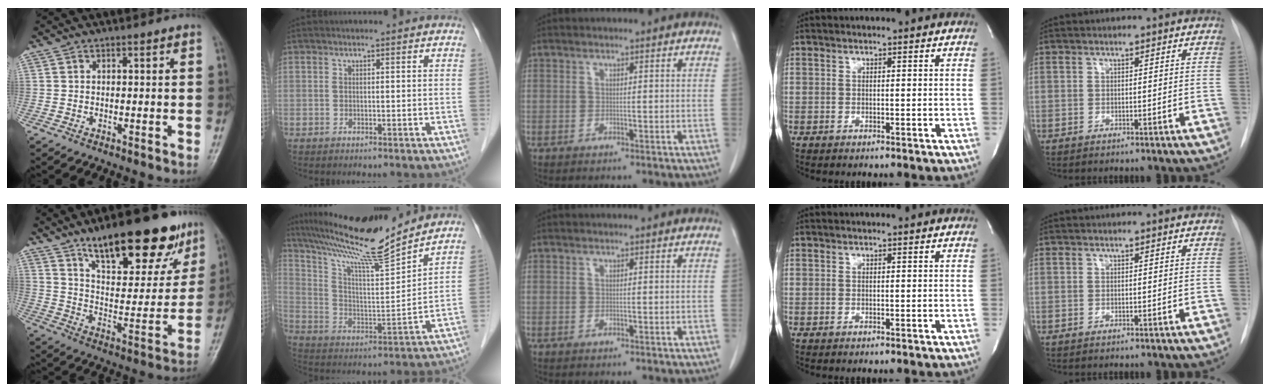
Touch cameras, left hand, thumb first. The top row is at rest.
{"thumb": {"total": 23.0, "force": [14.8, 8.4, 15.4], "torque": [-0.176, -0.054, 0.232]}, "index": {"total": 17.7, "force": [15.7, -0.4, 8.2], "torque": [-0.146, -0.006, 0.266]}}